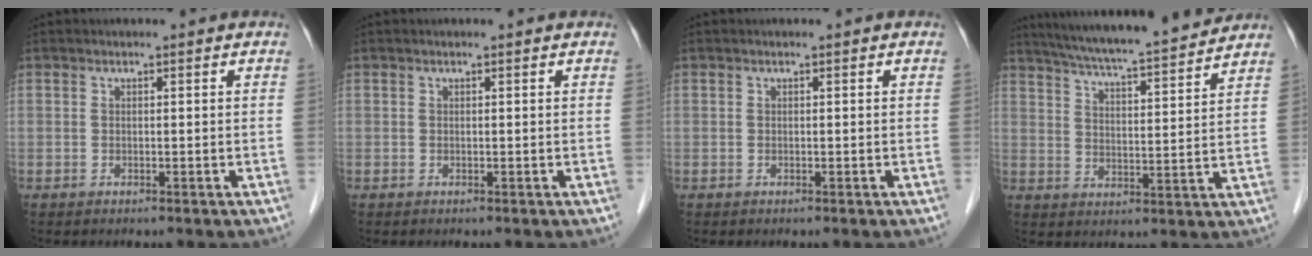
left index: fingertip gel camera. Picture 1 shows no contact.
{"total": 0.0}
{"total": 0.0}
{"total": 16.4, "force": [14.9, 0.2, 6.9], "torque": [-0.119, 0.009, 0.218]}